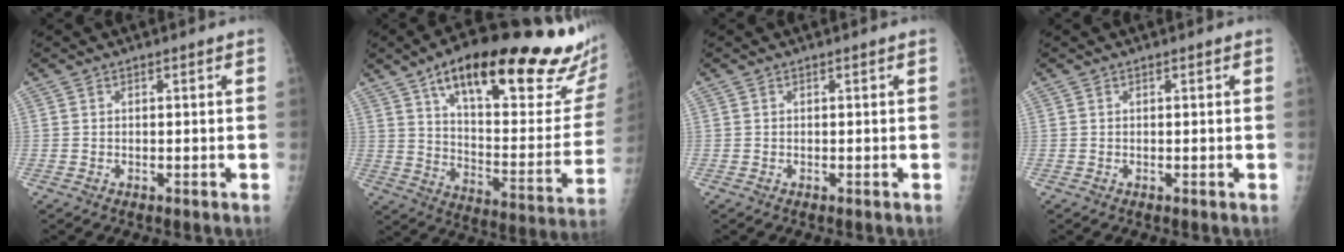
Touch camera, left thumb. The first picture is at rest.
{"total": 33.3, "force": [20.6, 9.4, 24.4], "torque": [-0.312, -0.046, 0.305]}
{"total": 0.0}
{"total": 0.0}